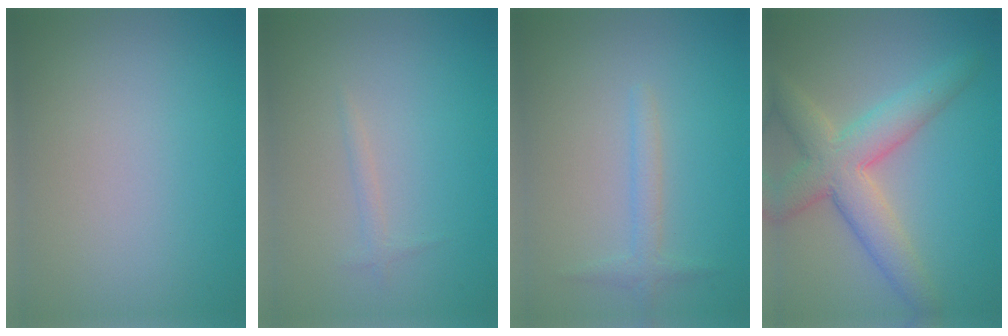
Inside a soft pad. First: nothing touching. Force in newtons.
{"total": 0.7, "press": 0.7, "slide": 0.1}
{"total": 1.6, "press": 1.6, "slide": 0.1}
{"total": 6.3, "press": 6.3, "slide": 0.3}